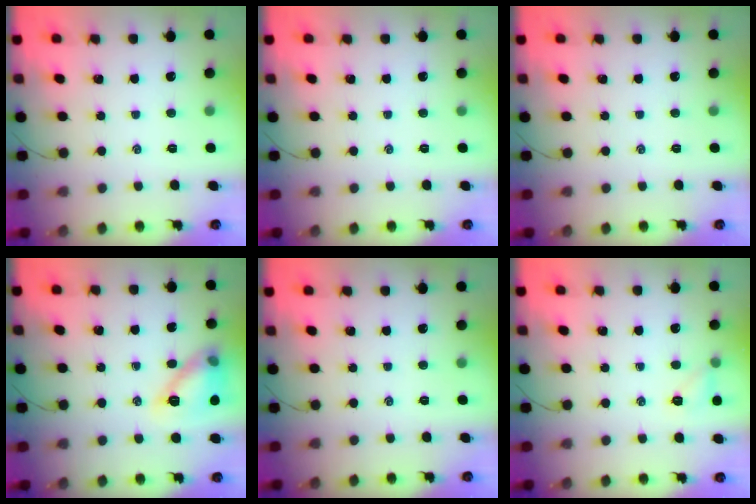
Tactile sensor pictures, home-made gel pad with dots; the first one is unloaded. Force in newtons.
{"total": 0.0}
{"total": 0.0}
{"total": 13.4, "press": 13.4, "slide": 0.8}
{"total": 0.0}
{"total": 6.0, "press": 5.8, "slide": 1.3}